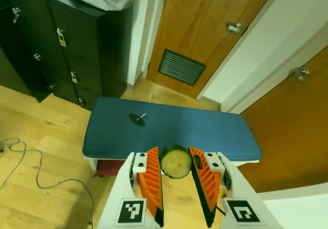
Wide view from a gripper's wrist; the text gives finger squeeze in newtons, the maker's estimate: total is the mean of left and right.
{"total": 8.1, "left": 8.4, "right": 7.9}